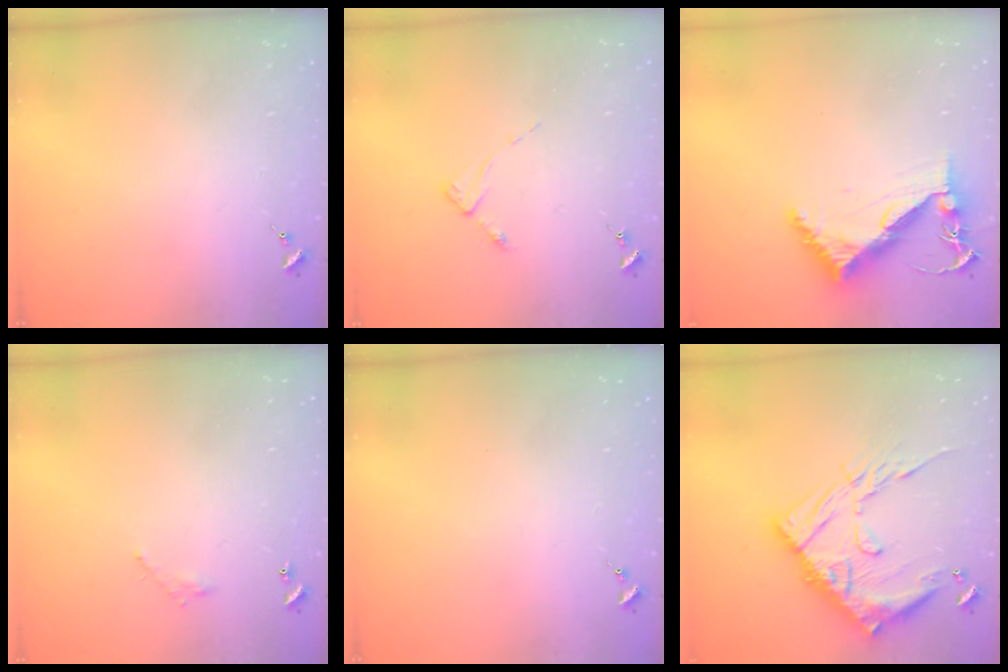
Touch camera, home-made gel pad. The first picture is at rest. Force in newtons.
{"total": 2.9, "press": 2.8, "slide": 0.4}
{"total": 8.3, "press": 8.2, "slide": 1.2}
{"total": 4.3, "press": 4.3, "slide": 0.2}
{"total": 0.0}
{"total": 22.5, "press": 22.4, "slide": 2.1}